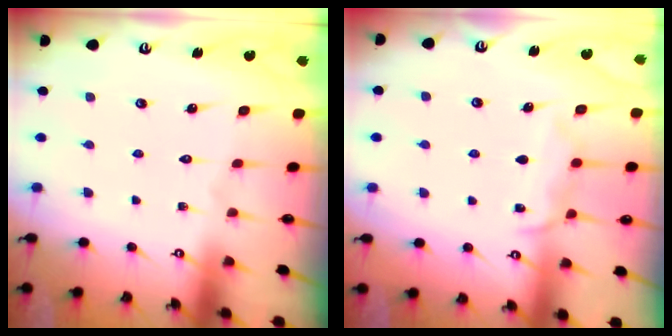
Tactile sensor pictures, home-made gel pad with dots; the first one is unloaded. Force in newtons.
{"total": 7.7, "press": 7.7, "slide": 0.9}